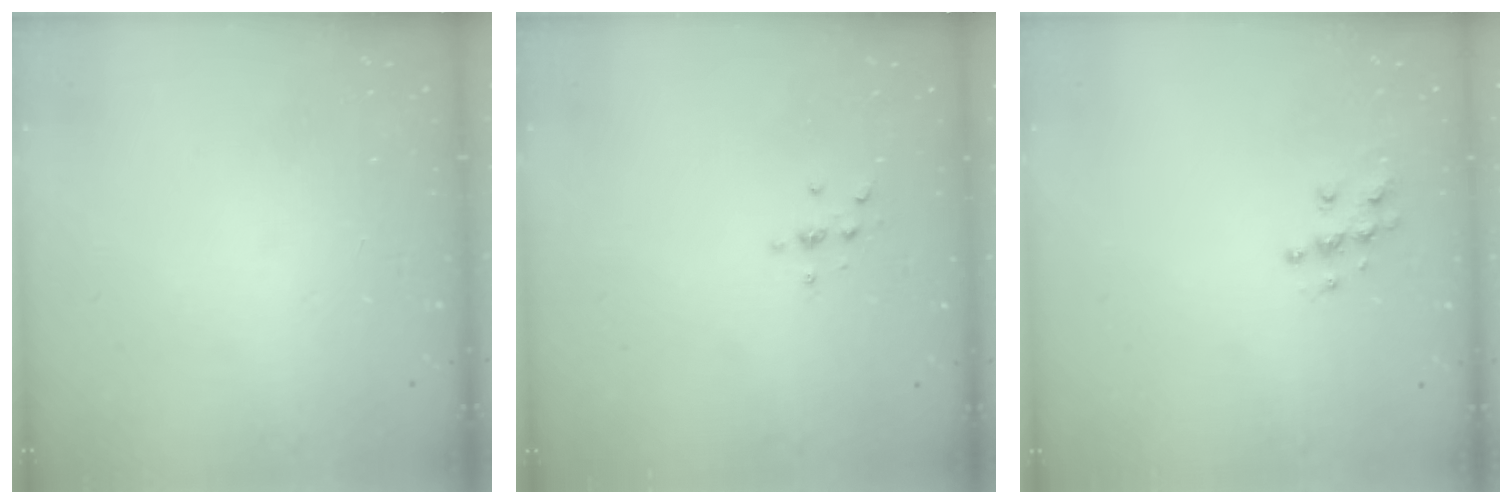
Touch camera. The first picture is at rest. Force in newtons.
{"total": 2.3, "press": 2.2, "slide": 0.2}
{"total": 6.4, "press": 6.4, "slide": 0.2}